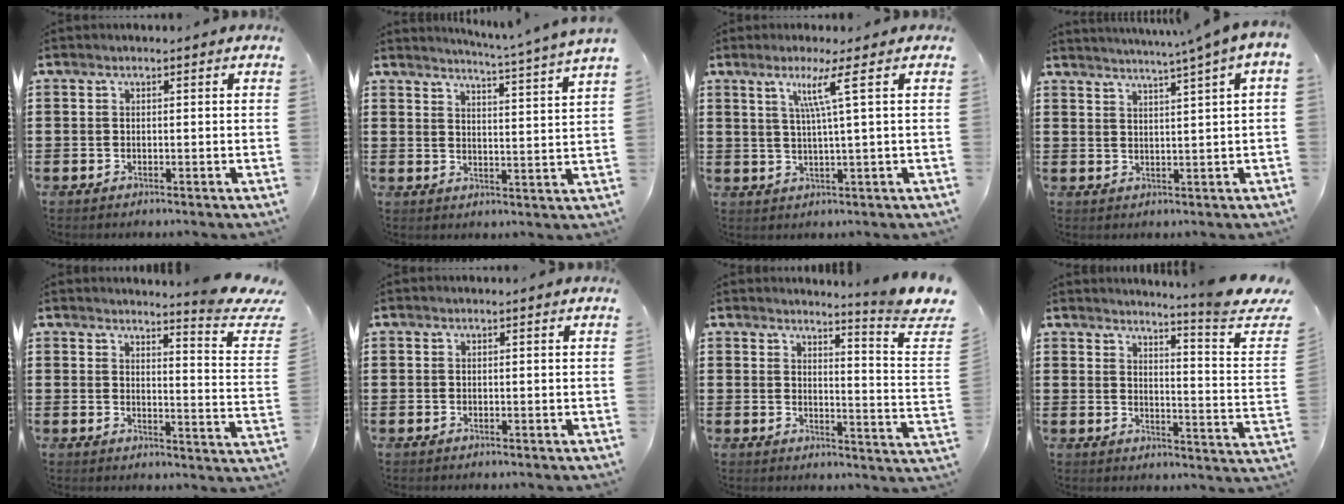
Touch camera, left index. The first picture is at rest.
{"total": 4.3, "force": [3.9, -1.3, 1.1], "torque": [-0.029, -0.033, 0.060]}
{"total": 5.3, "force": [1.9, -0.8, 4.9], "torque": [-0.102, -0.005, 0.027]}
{"total": 2.9, "force": [1.9, -1.2, 1.8], "torque": [-0.037, -0.017, 0.029]}
{"total": 4.7, "force": [3.9, -0.2, 2.6], "torque": [-0.047, -0.034, 0.059]}
{"total": 0.0}
{"total": 4.3, "force": [3.6, -1.1, 2.1], "torque": [-0.043, -0.038, 0.052]}
{"total": 6.1, "force": [4.8, -0.9, 3.6], "torque": [-0.068, -0.046, 0.070]}